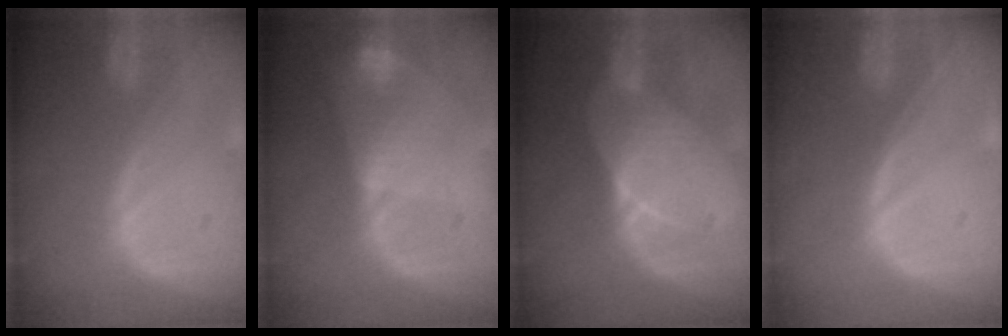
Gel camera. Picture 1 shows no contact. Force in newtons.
{"total": 8.0, "press": 6.9, "slide": 4.1}
{"total": 6.8, "press": 6.4, "slide": 2.3}
{"total": 0.0}